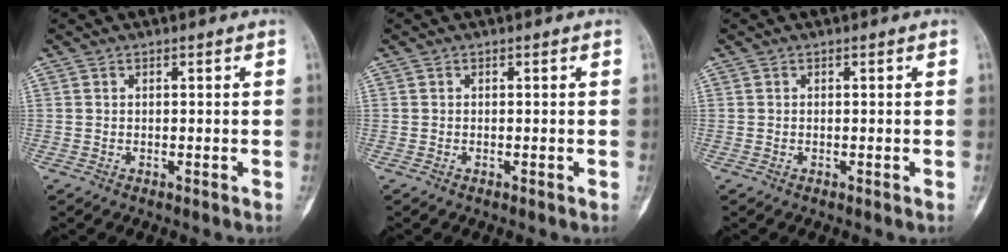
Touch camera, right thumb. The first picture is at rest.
{"total": 0.0}
{"total": 0.0}